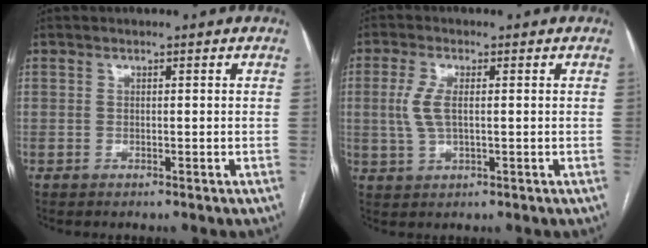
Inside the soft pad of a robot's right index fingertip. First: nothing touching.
{"total": 4.5, "force": [0.4, 1.7, 4.1], "torque": [-0.102, 0.003, 0.010]}